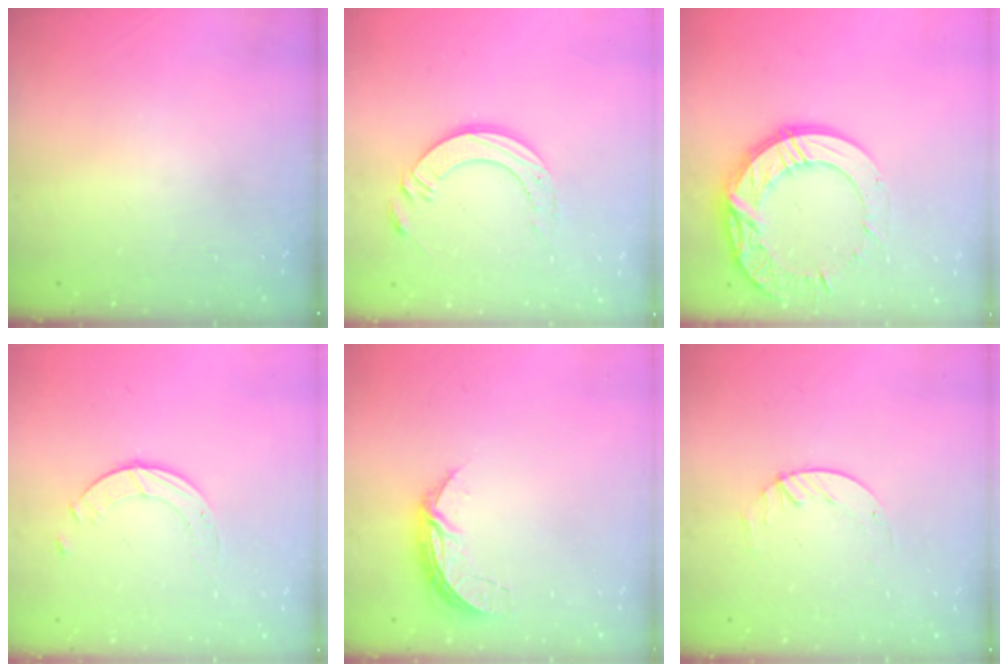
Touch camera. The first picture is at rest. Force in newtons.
{"total": 10.7, "press": 10.7, "slide": 1.1}
{"total": 15.9, "press": 15.8, "slide": 1.4}
{"total": 1.8, "press": 1.8, "slide": 0.2}
{"total": 5.6, "press": 5.6, "slide": 0.5}
{"total": 1.7, "press": 1.7, "slide": 0.2}